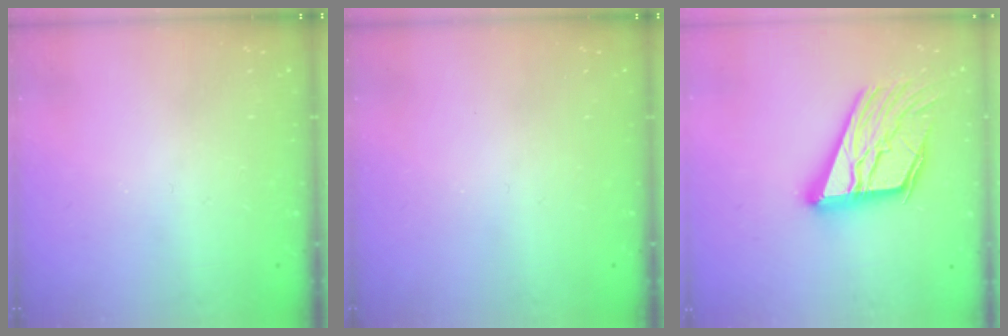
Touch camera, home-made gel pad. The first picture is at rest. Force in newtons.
{"total": 0.0}
{"total": 22.6, "press": 22.3, "slide": 3.2}